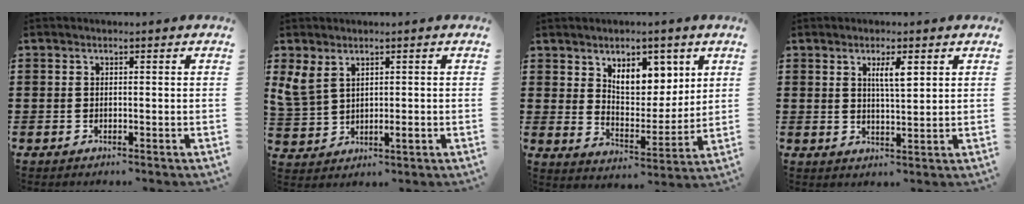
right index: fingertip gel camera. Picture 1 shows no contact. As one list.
[{"total": 3.7, "force": [1.1, 2.3, 2.7], "torque": [-0.080, -0.003, 0.015]}, {"total": 7.8, "force": [4.6, 4.6, 4.2], "torque": [-0.083, -0.012, 0.082]}, {"total": 3.6, "force": [1.6, 0.9, 3.2], "torque": [-0.057, 0.003, 0.023]}]